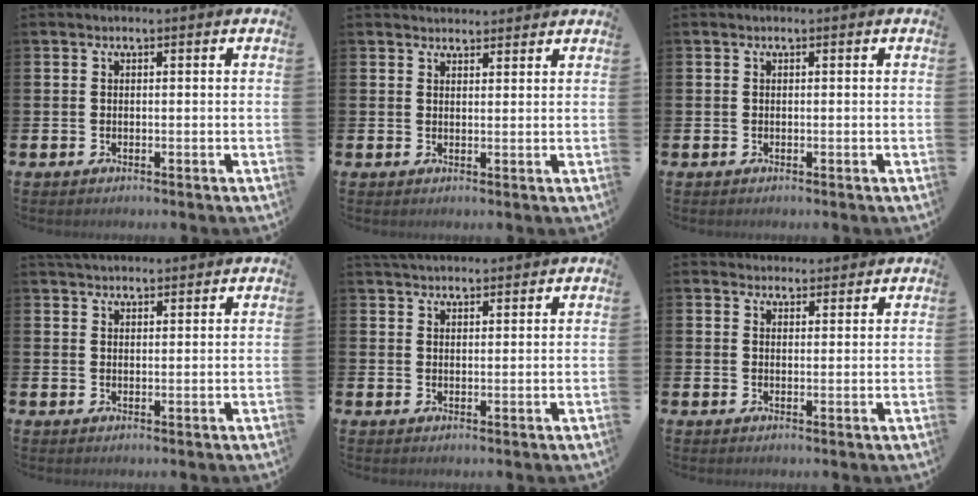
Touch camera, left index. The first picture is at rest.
{"total": 2.5, "force": [2.4, 0.6, -0.1], "torque": [0.009, -0.012, 0.043]}
{"total": 0.0}
{"total": 3.2, "force": [3.1, 0.5, 0.4], "torque": [-0.012, -0.011, 0.057]}
{"total": 3.1, "force": [3.1, 0.5, 0.5], "torque": [-0.014, -0.011, 0.057]}
{"total": 2.9, "force": [2.7, 0.8, -0.3], "torque": [0.010, -0.014, 0.048]}